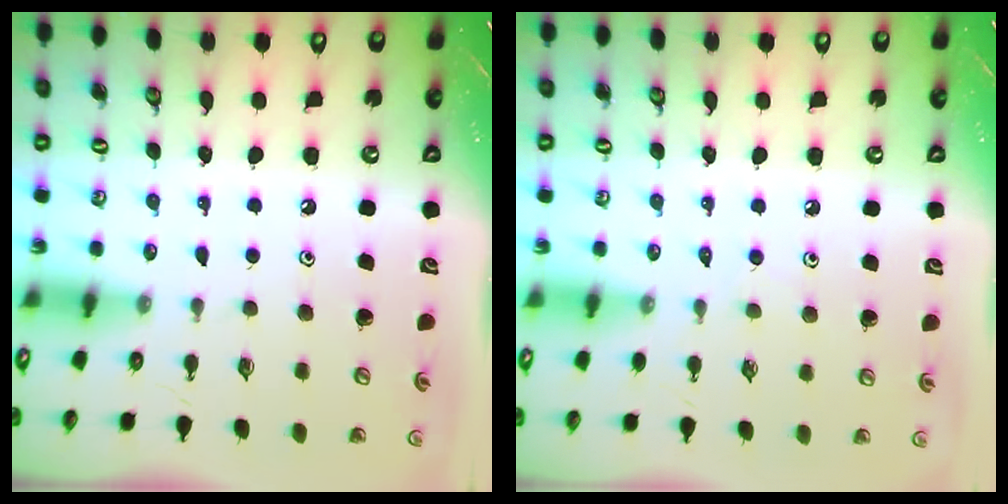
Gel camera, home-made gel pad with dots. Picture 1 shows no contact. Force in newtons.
{"total": 4.4, "press": 4.3, "slide": 0.7}